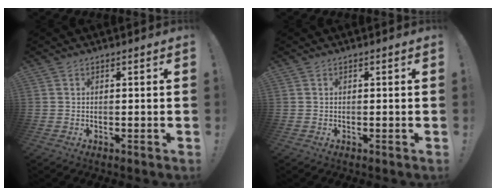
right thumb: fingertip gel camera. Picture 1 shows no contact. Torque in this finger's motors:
{"motor_torque": [-0.02, 0.02, 0.01, -0.02, 0.03]}